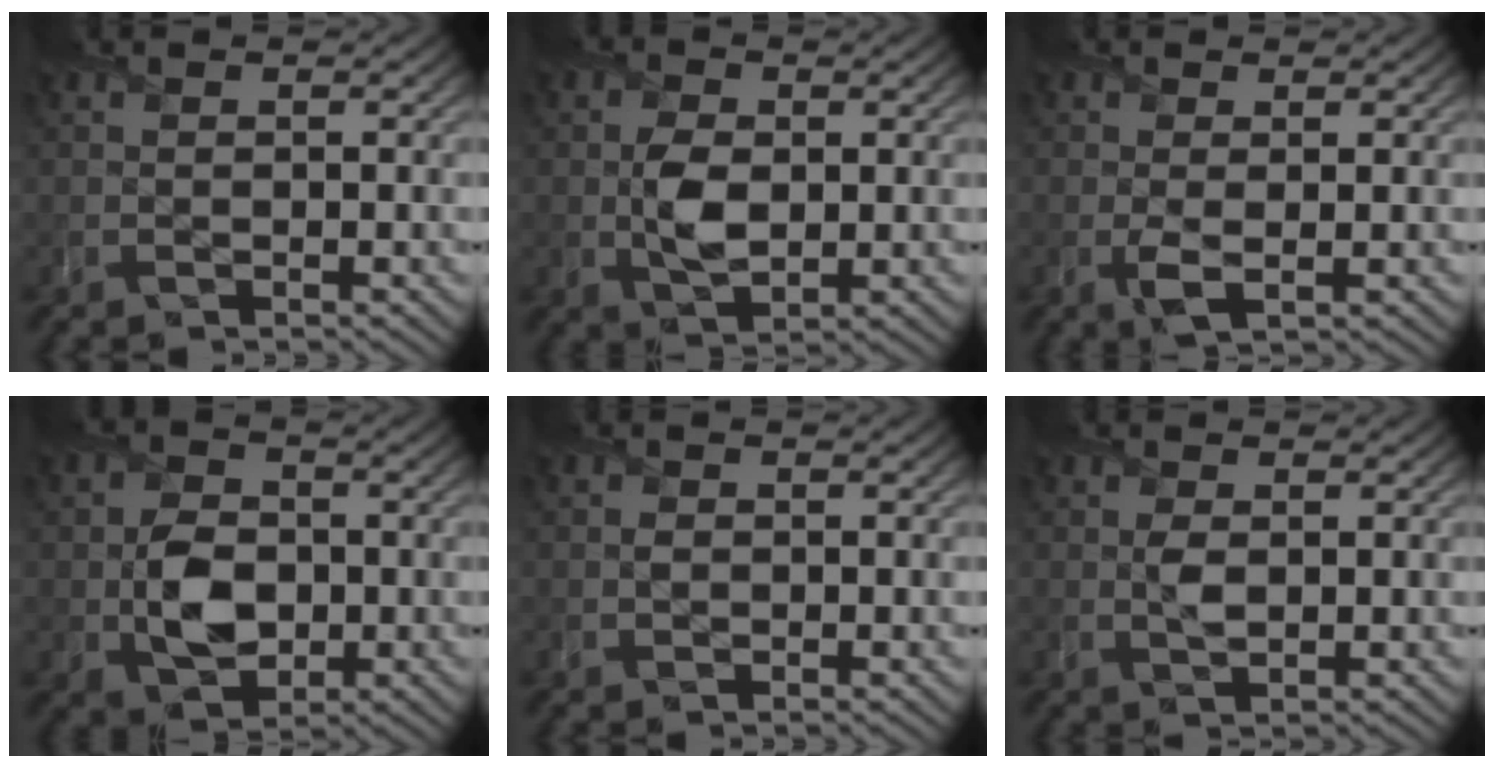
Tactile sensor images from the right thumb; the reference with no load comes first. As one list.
[{"total": 4.6, "force": [0.0, 3.1, 3.4], "torque": [-0.075, -0.006, -0.001]}, {"total": 2.0, "force": [-0.1, 0.9, 1.8], "torque": [-0.043, -0.007, -0.004]}, {"total": 6.1, "force": [-0.9, 4.6, 3.9], "torque": [-0.082, -0.012, -0.021]}, {"total": 0.9, "force": [-0.1, 0.9, 0.4], "torque": [-0.008, -0.006, -0.005]}, {"total": 1.9, "force": [0.2, 1.2, 1.5], "torque": [-0.033, -0.004, 0.003]}]